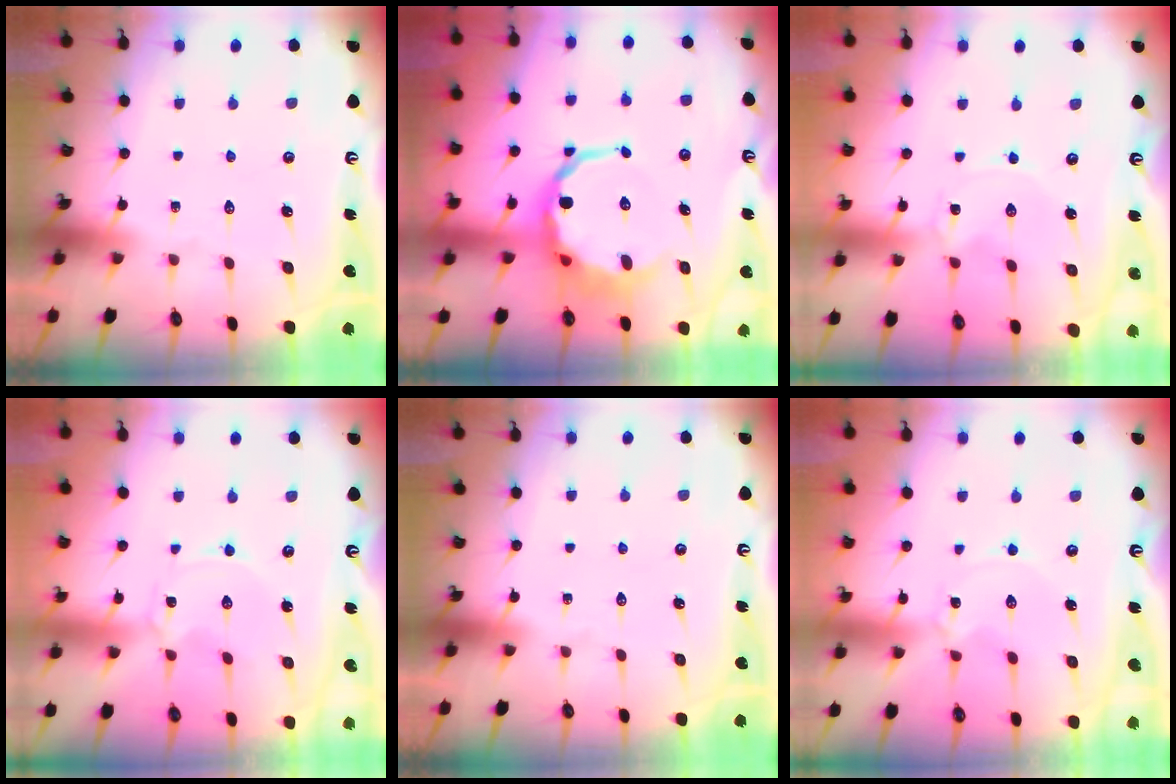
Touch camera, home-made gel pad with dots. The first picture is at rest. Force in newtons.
{"total": 11.0, "press": 10.6, "slide": 2.7}
{"total": 0.0}
{"total": 0.0}
{"total": 0.0}
{"total": 1.9, "press": 1.9, "slide": 0.3}